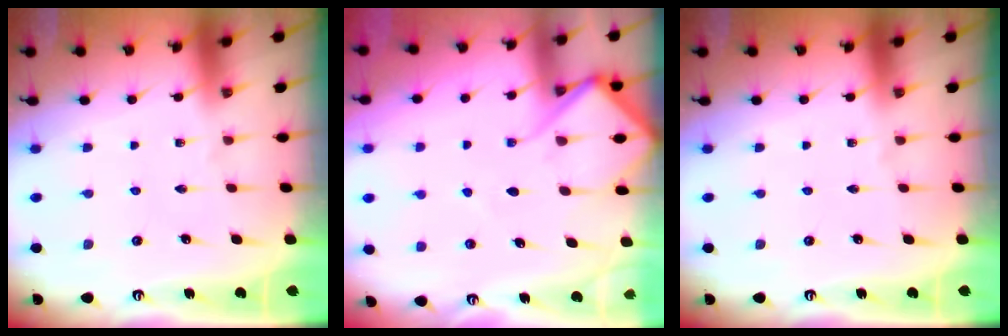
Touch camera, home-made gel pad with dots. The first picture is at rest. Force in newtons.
{"total": 8.7, "press": 8.7, "slide": 0.8}
{"total": 0.0}